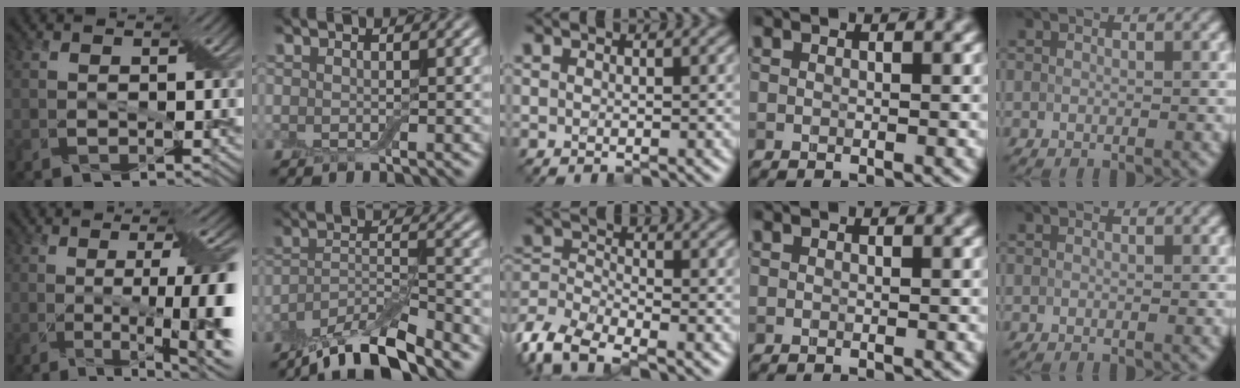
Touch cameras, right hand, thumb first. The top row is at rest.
{"thumb": {"total": 13.7, "force": [-1.4, 3.2, 13.2], "torque": [-0.168, 0.000, -0.012]}, "index": {"total": 7.3, "force": [-5.9, 1.7, 4.0], "torque": [-0.071, -0.008, -0.106]}, "middle": {"total": 5.5, "force": [-3.9, 2.5, 2.9], "torque": [-0.067, 0.002, -0.088]}}